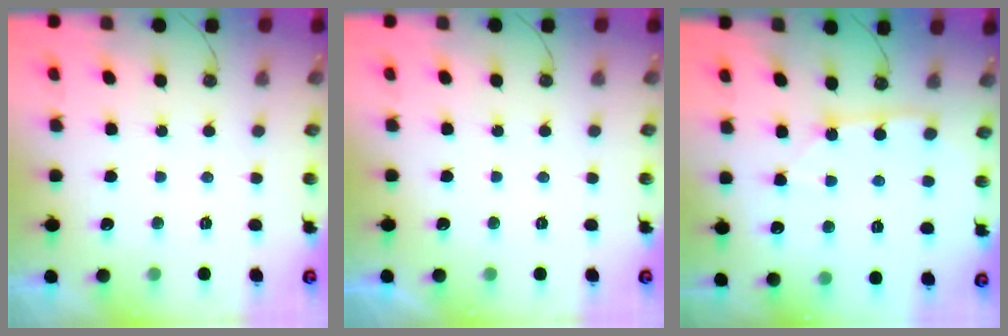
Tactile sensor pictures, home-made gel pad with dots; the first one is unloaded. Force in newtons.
{"total": 0.0}
{"total": 2.9, "press": 2.9, "slide": 0.1}